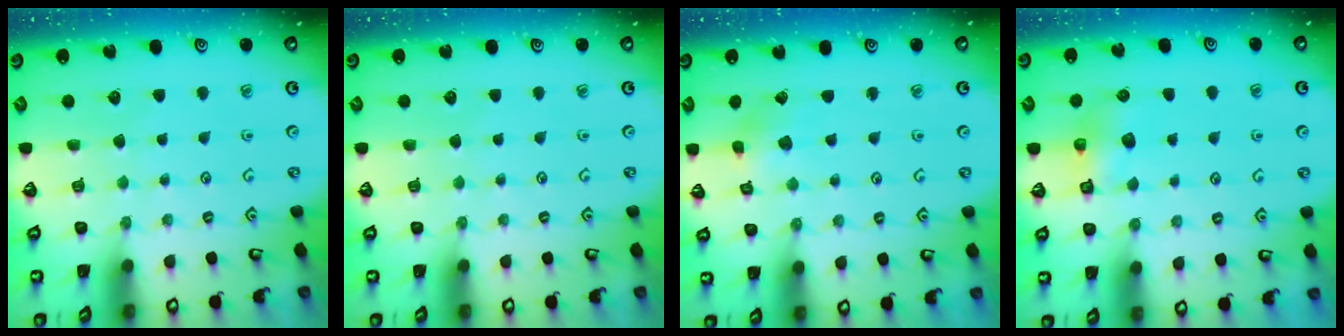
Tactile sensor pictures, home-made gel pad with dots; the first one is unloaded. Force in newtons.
{"total": 0.0}
{"total": 2.6, "press": 2.5, "slide": 0.3}
{"total": 7.4, "press": 7.4, "slide": 0.2}